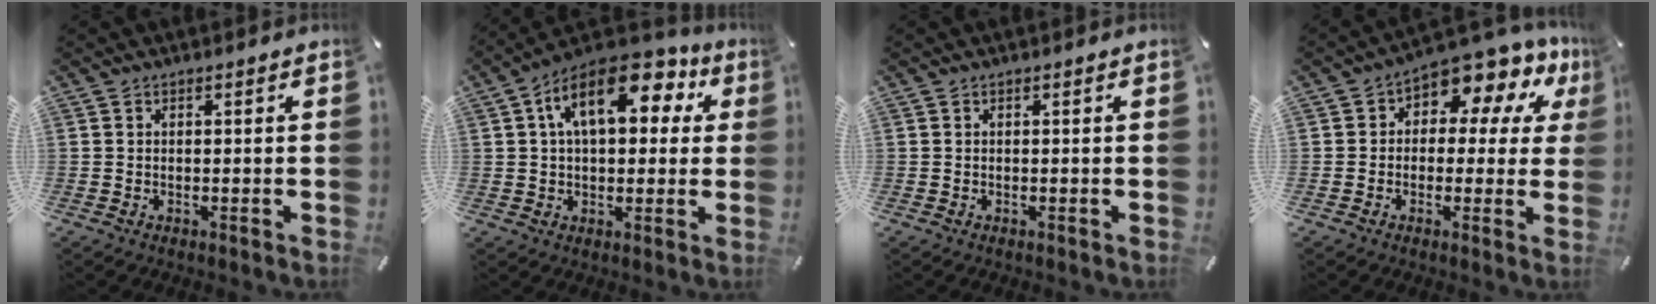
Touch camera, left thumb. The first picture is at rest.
{"total": 16.1, "force": [6.4, 8.7, 11.9], "torque": [-0.197, -0.014, 0.107]}
{"total": 0.0}
{"total": 8.8, "force": [5.1, 4.9, 5.3], "torque": [-0.084, -0.051, 0.091]}